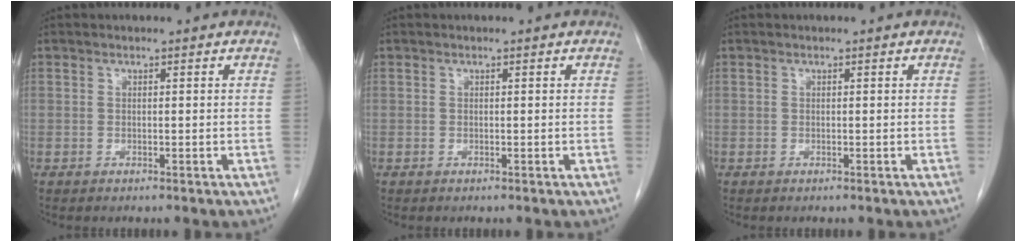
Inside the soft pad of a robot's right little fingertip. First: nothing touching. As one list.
[{"total": 0.0}, {"total": 0.0}]